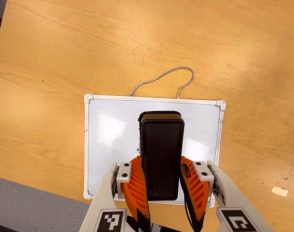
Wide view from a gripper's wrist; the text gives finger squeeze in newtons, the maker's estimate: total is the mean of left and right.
{"total": 8.5, "left": 6.7, "right": 10.3}